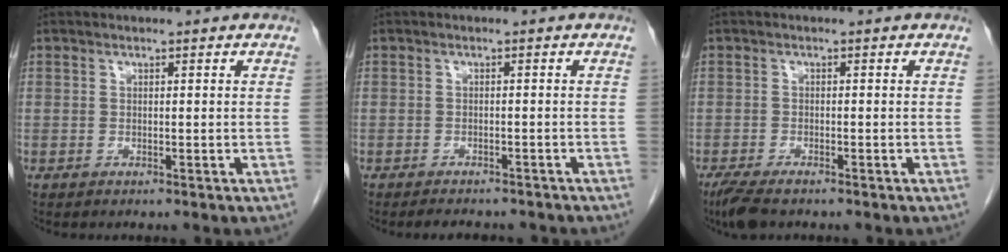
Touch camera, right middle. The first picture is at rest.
{"total": 5.6, "force": [-5.1, 1.7, 1.7], "torque": [-0.018, -0.003, -0.062]}
{"total": 4.5, "force": [-3.5, 1.2, 2.7], "torque": [-0.054, -0.012, -0.058]}